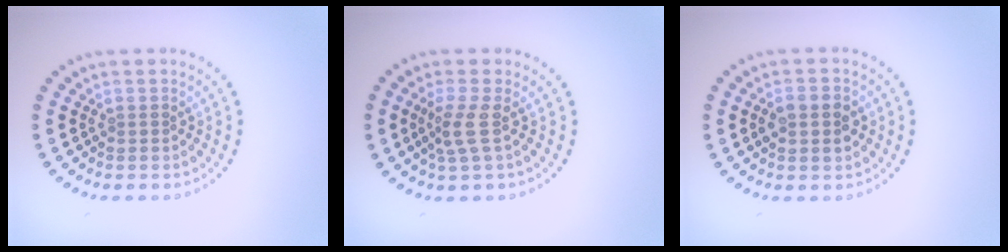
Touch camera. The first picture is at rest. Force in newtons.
{"total": 2.1, "press": 1.5, "slide": 1.4}
{"total": 2.9, "press": 2.8, "slide": 0.2}